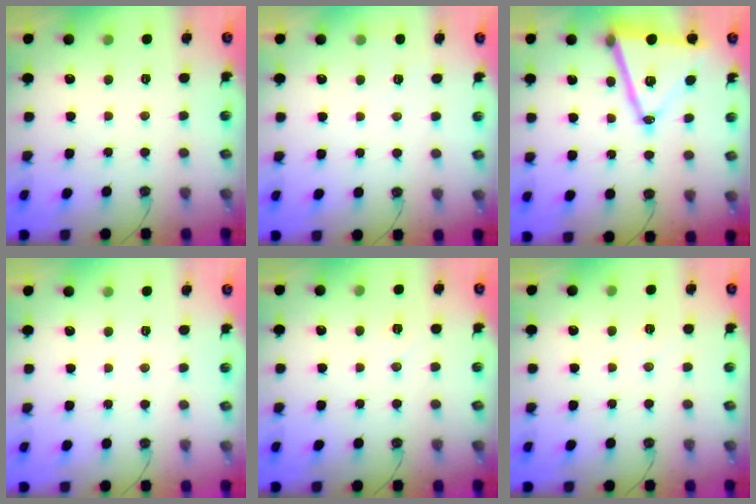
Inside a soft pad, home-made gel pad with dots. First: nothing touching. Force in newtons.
{"total": 2.7, "press": 2.6, "slide": 0.8}
{"total": 17.8, "press": 17.4, "slide": 3.9}
{"total": 0.0}
{"total": 5.7, "press": 3.6, "slide": 4.4}
{"total": 5.7, "press": 5.1, "slide": 2.5}